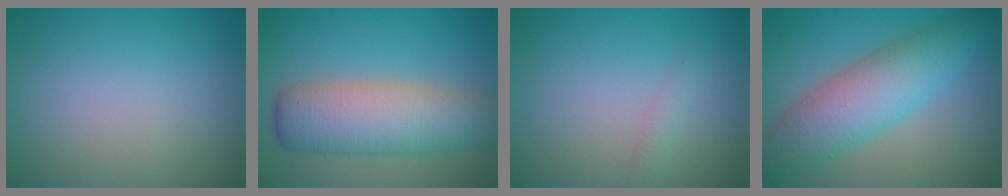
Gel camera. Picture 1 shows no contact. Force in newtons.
{"total": 7.6, "press": 7.6, "slide": 0.3}
{"total": 0.9, "press": 0.9, "slide": 0.1}
{"total": 7.6, "press": 7.6, "slide": 0.1}